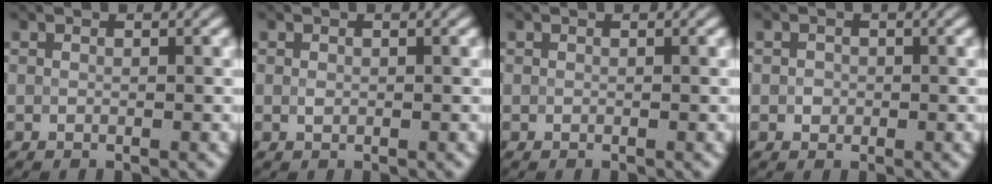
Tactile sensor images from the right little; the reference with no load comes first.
{"total": 0.5, "force": [0.0, 0.4, 0.3], "torque": [-0.006, -0.002, 0.001]}
{"total": 0.0}
{"total": 0.9, "force": [0.0, 0.9, 0.3], "torque": [-0.002, -0.002, -0.003]}